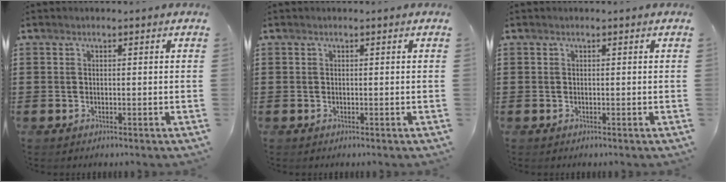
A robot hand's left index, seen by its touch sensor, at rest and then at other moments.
{"total": 0.0}
{"total": 0.0}